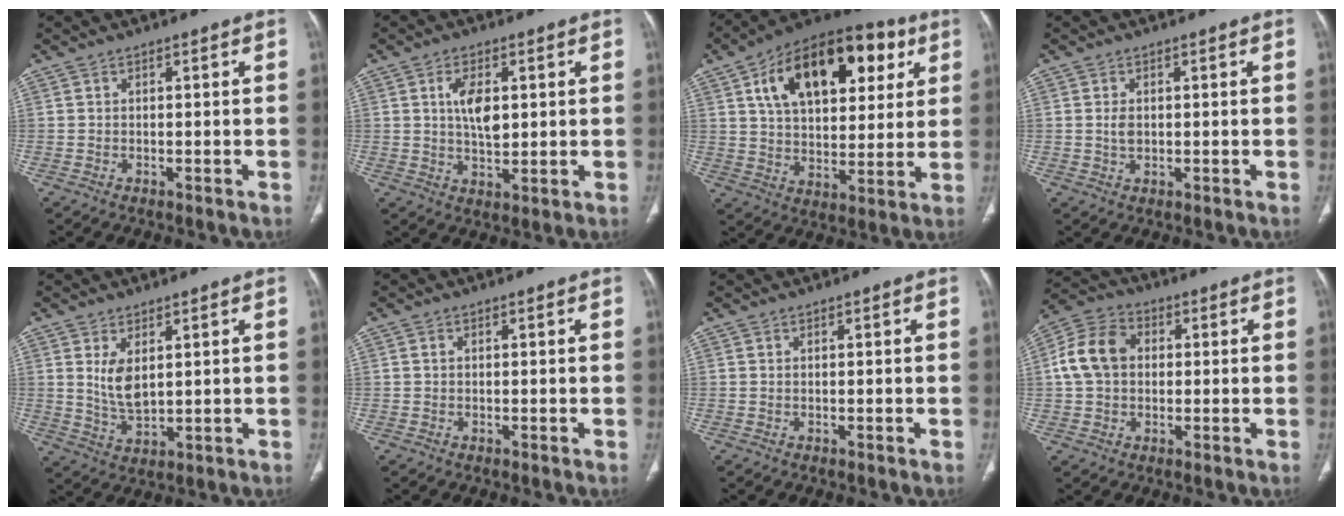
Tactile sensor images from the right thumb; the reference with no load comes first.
{"total": 7.1, "force": [1.6, 3.6, 5.9], "torque": [-0.094, -0.011, 0.028]}
{"total": 24.7, "force": [9.5, 13.8, 18.1], "torque": [-0.248, 0.004, 0.148]}
{"total": 2.2, "force": [0.2, 1.4, 1.7], "torque": [-0.031, -0.002, 0.006]}
{"total": 5.8, "force": [1.8, 2.9, 4.7], "torque": [-0.083, -0.018, 0.048]}
{"total": 0.5, "force": [0.1, 0.4, 0.3], "torque": [-0.006, 0.002, 0.001]}
{"total": 0.0}
{"total": 10.3, "force": [1.1, 7.9, 6.5], "torque": [-0.120, 0.026, 0.013]}